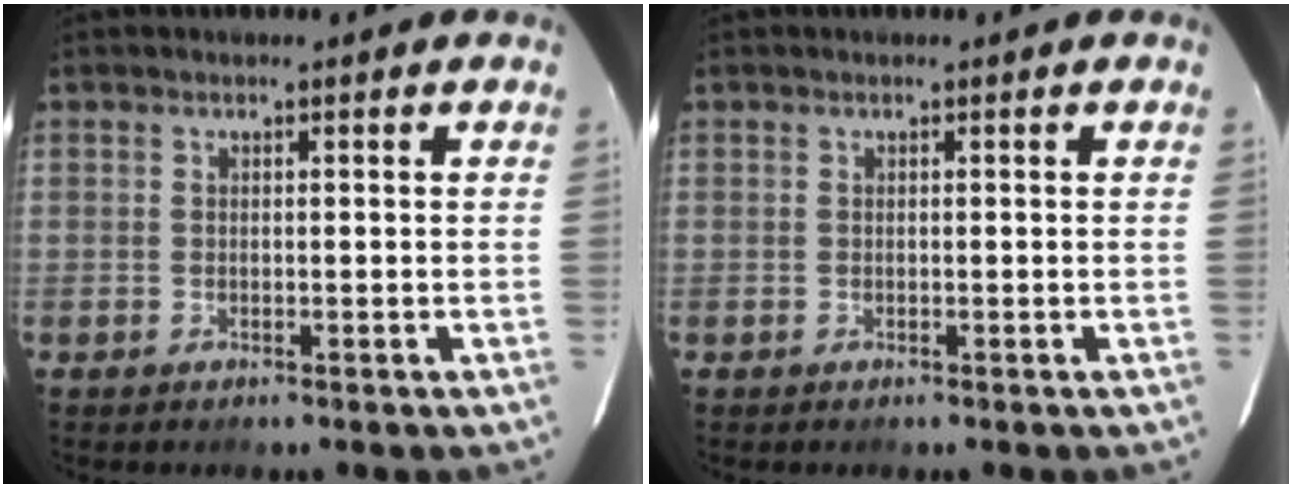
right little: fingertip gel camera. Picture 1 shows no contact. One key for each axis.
{"total": 0.0}